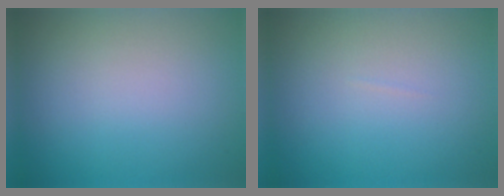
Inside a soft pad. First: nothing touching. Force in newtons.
{"total": 0.0}